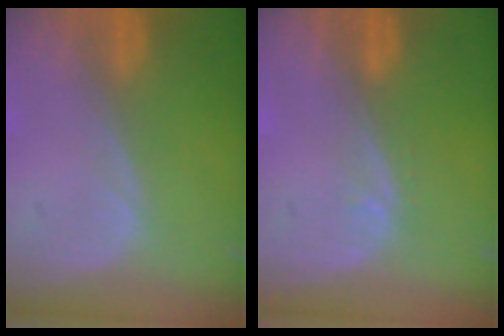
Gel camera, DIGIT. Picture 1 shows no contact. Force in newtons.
{"total": 0.7, "press": 0.7, "slide": 0.2}